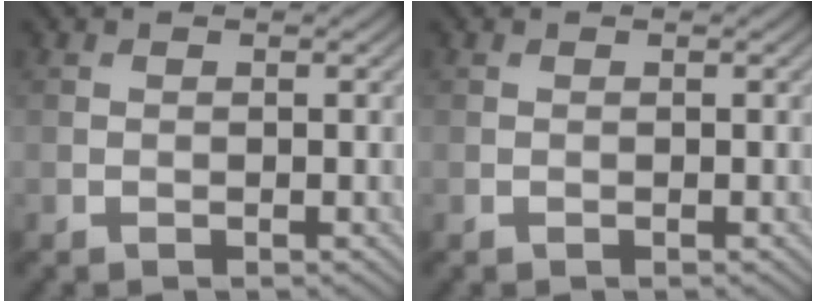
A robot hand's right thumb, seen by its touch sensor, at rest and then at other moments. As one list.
[{"total": 0.0}]